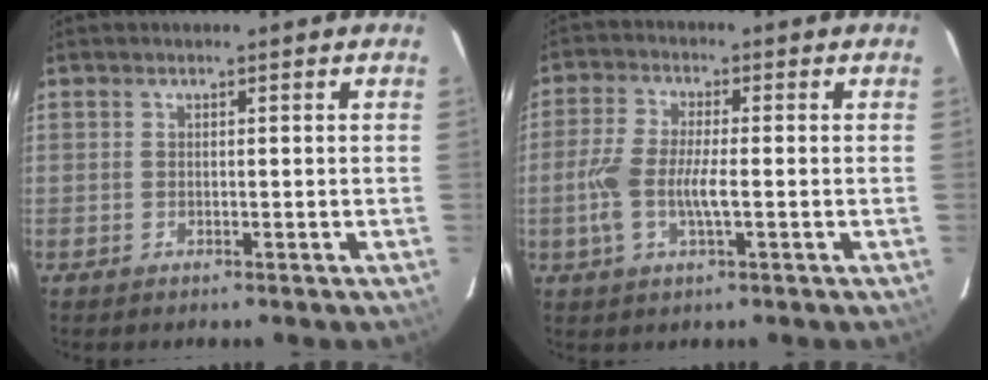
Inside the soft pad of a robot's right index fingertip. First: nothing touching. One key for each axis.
{"total": 7.4, "fx": -1.6, "fy": 2.2, "fz": 6.9, "tx": -0.151, "ty": -0.001, "tz": -0.032}